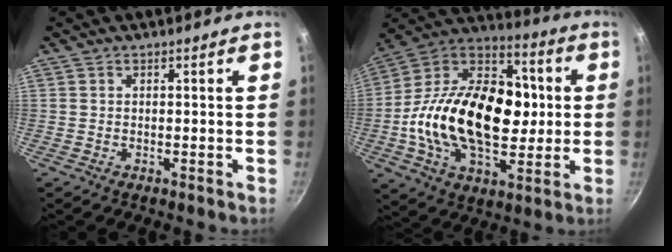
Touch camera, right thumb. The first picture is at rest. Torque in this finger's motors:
{"motor_torque": [0.76, 4.24, 1.90, -0.87, 0.26]}